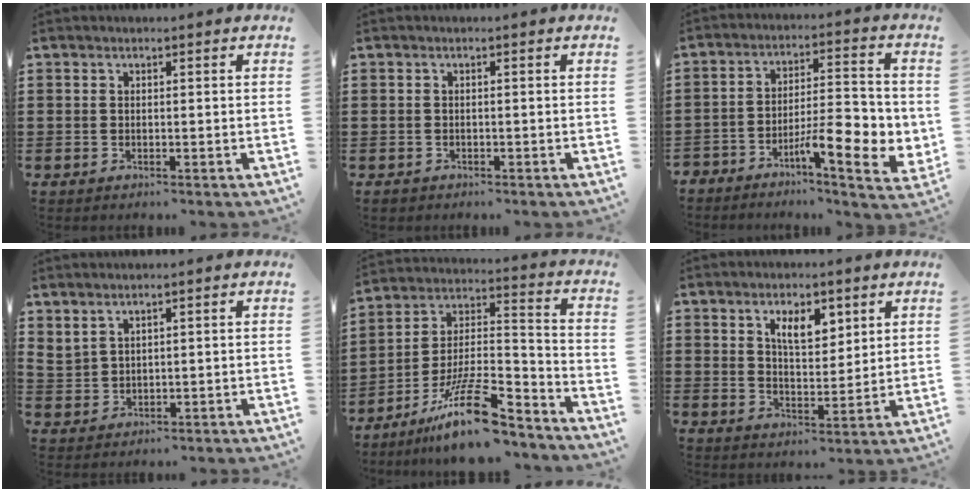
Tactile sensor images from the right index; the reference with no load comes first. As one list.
[{"total": 0.6, "force": [-0.5, 0.3, 0.1], "torque": [-0.003, 0.000, -0.011]}, {"total": 8.5, "force": [-4.2, 2.6, 6.9], "torque": [-0.098, -0.003, -0.076]}, {"total": 1.9, "force": [1.7, 0.7, 0.4], "torque": [-0.015, 0.004, 0.034]}, {"total": 15.7, "force": [-11.0, 4.3, 10.3], "torque": [-0.179, 0.041, -0.192]}, {"total": 5.7, "force": [3.3, 2.5, 3.9], "torque": [-0.070, 0.001, 0.055]}]